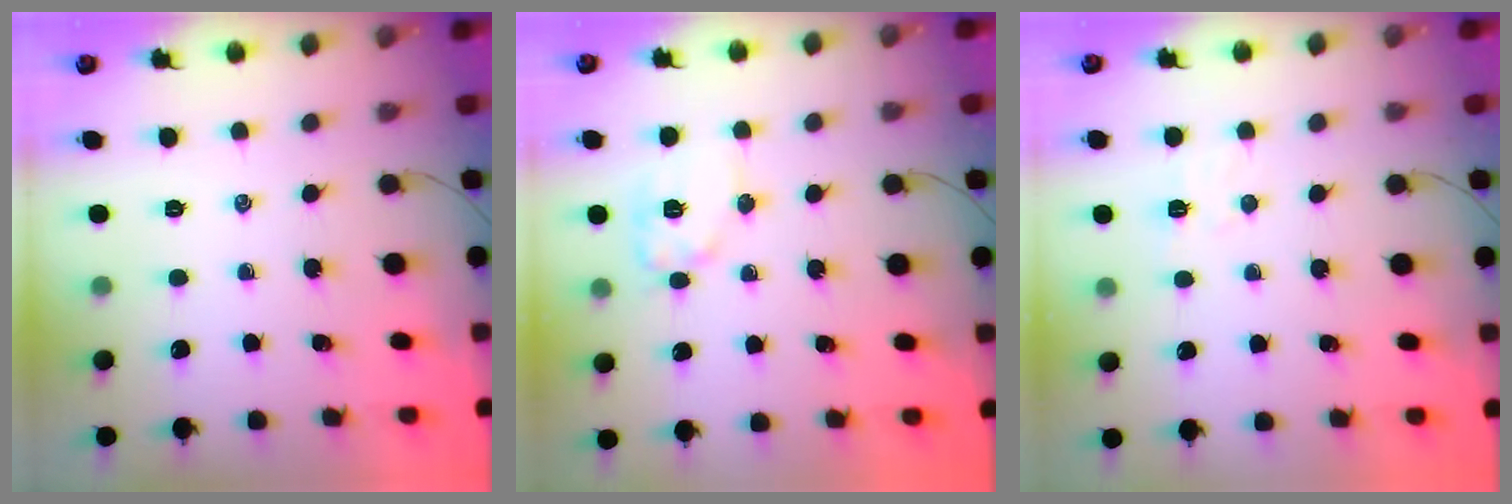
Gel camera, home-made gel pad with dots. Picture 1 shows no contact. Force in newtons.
{"total": 9.1, "press": 9.1, "slide": 0.4}
{"total": 5.4, "press": 5.4, "slide": 0.8}